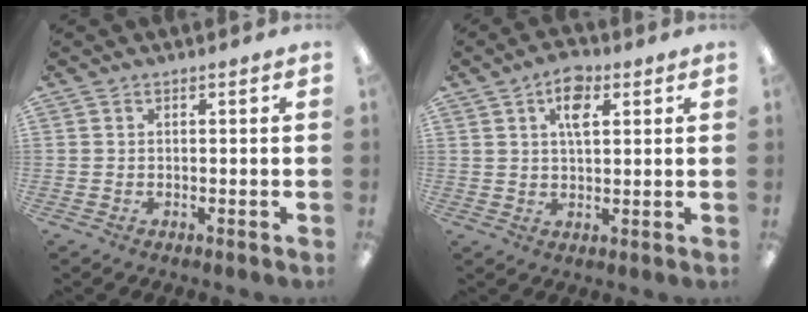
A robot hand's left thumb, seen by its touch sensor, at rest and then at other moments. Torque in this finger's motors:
{"motor_torque": [-0.18, -0.04, 0.08, -0.08, 0.06]}